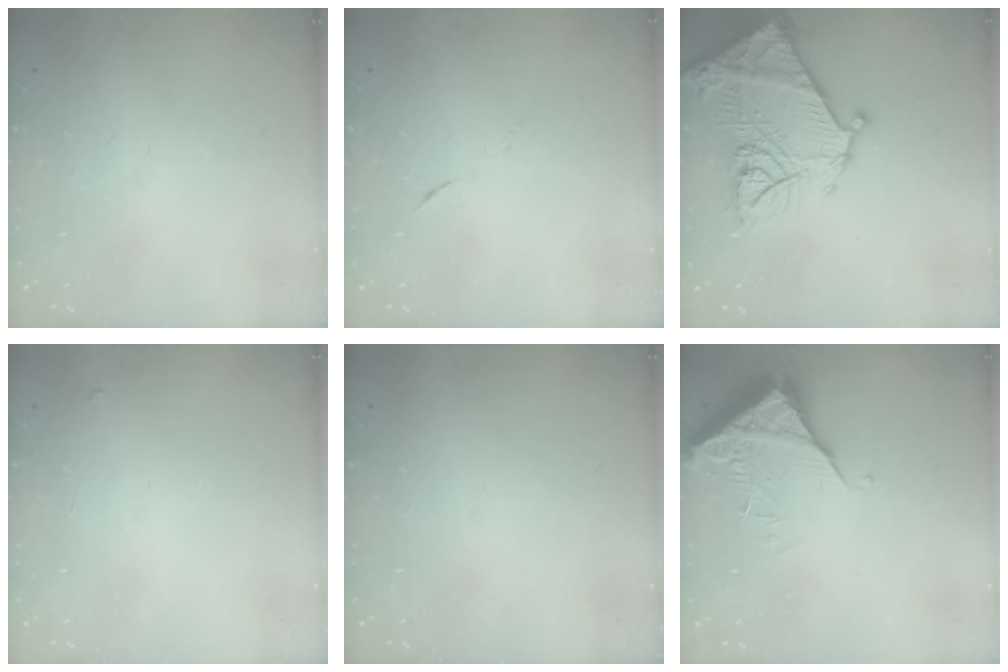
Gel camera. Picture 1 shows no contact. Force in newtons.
{"total": 4.4, "press": 4.2, "slide": 1.3}
{"total": 22.6, "press": 22.5, "slide": 2.0}
{"total": 4.0, "press": 4.0, "slide": 0.2}
{"total": 1.5, "press": 1.5, "slide": 0.1}
{"total": 6.0, "press": 6.0, "slide": 0.2}